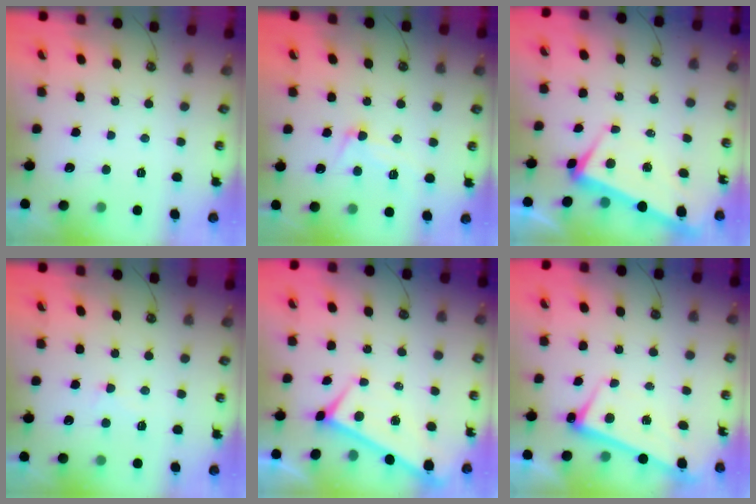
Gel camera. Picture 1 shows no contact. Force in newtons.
{"total": 9.1, "press": 9.1, "slide": 1.0}
{"total": 3.0, "press": 2.8, "slide": 0.9}
{"total": 0.8, "press": 0.0, "slide": 0.8}
{"total": 0.0}
{"total": 2.8, "press": 2.6, "slide": 1.0}